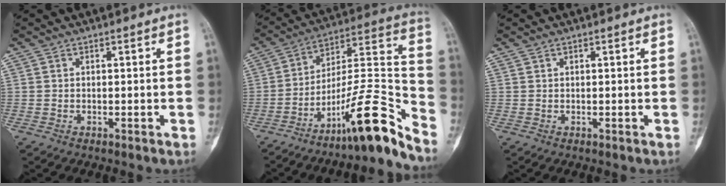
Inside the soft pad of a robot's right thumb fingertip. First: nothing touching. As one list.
[{"total": 17.5, "force": [-12.7, 2.1, 11.8], "torque": [-0.178, 0.123, -0.207]}, {"total": 0.0}]